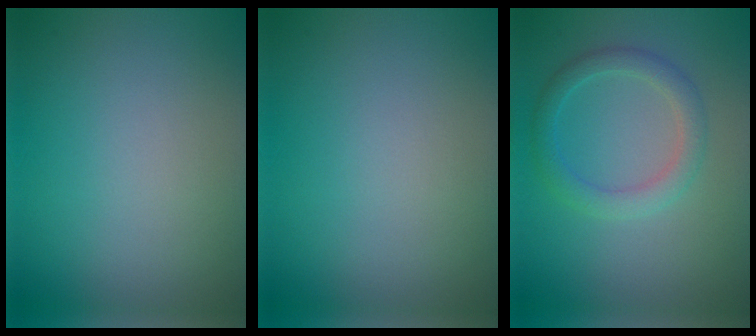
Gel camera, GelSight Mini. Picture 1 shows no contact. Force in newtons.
{"total": 0.0}
{"total": 2.6, "press": 2.6, "slide": 0.2}